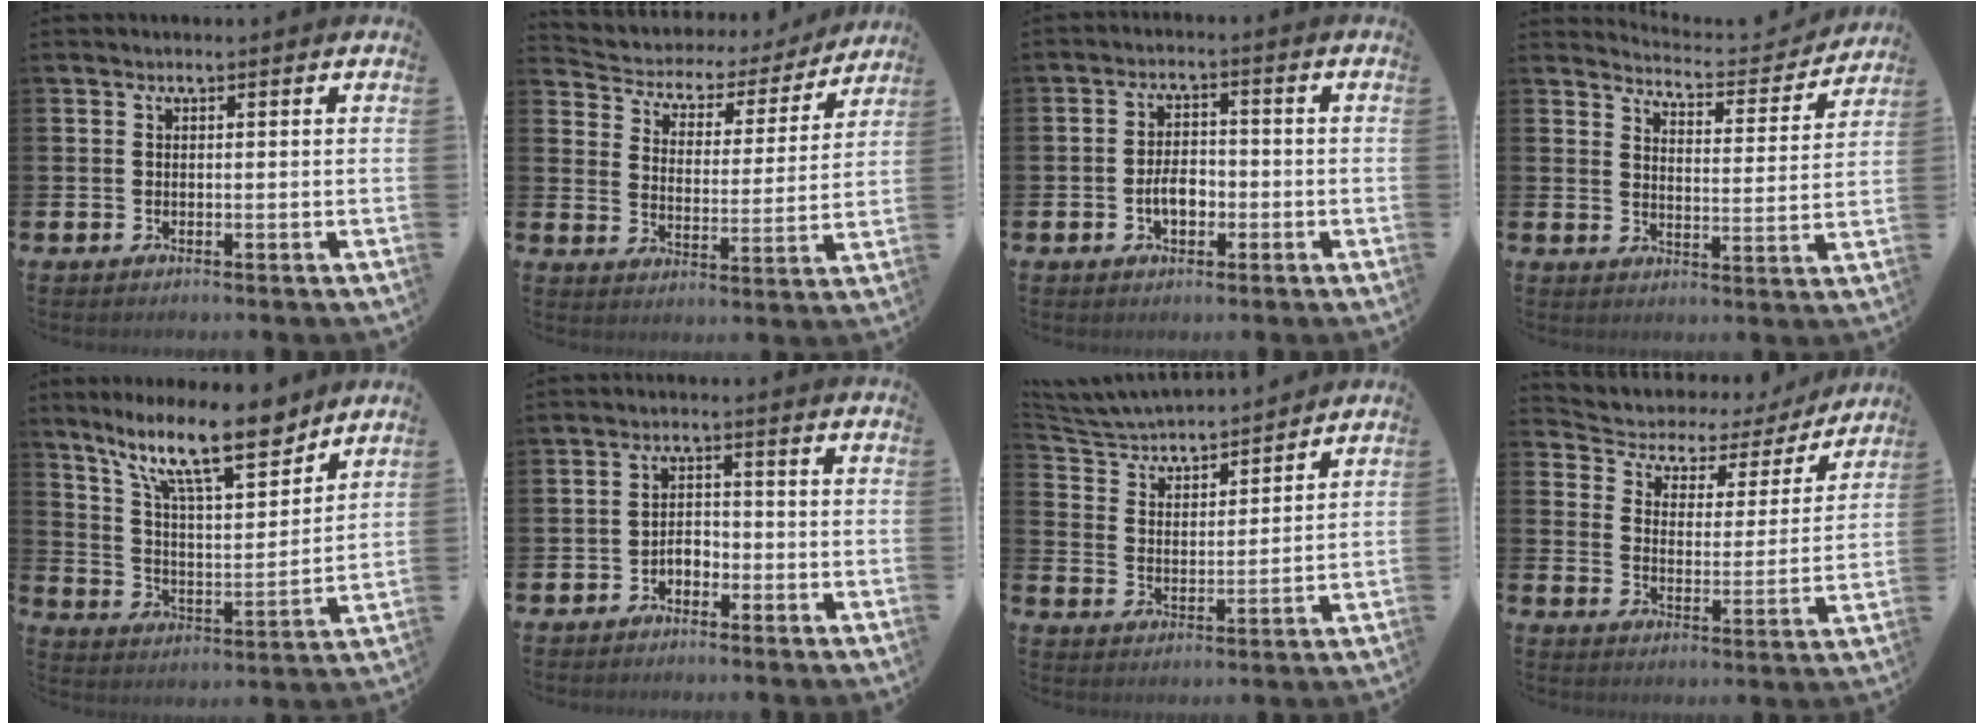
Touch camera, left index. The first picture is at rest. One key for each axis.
{"total": 4.5, "fx": 3.8, "fy": 2.2, "fz": 0.6, "tx": -0.040, "ty": -0.033, "tz": 0.058}
{"total": 3.9, "fx": -1.2, "fy": 2.3, "fz": 2.9, "tx": -0.032, "ty": -0.002, "tz": -0.028}
{"total": 4.4, "fx": 4.3, "fy": 0.4, "fz": 0.4, "tx": -0.021, "ty": -0.038, "tz": 0.069}
{"total": 14.0, "fx": 10.5, "fy": 3.5, "fz": 8.5, "tx": -0.171, "ty": -0.047, "tz": 0.182}
{"total": 2.3, "fx": -1.9, "fy": 1.2, "fz": 0.6, "tx": -0.020, "ty": 0.008, "tz": -0.040}
{"total": 4.8, "fx": 4.6, "fy": 0.8, "fz": 0.8, "tx": -0.041, "ty": -0.042, "tz": 0.074}
{"total": 4.9, "fx": 4.0, "fy": 2.6, "fz": 1.0, "tx": -0.047, "ty": -0.031, "tz": 0.060}